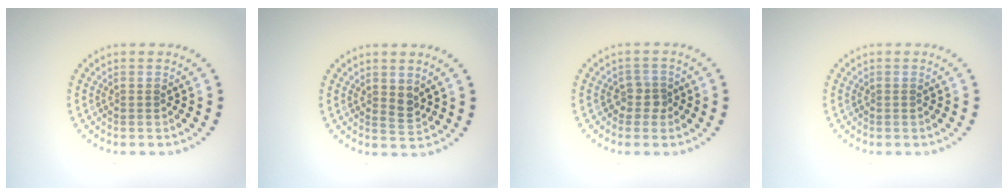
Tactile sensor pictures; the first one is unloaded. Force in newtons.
{"total": 1.3, "press": 1.1, "slide": 0.6}
{"total": 1.6, "press": 1.4, "slide": 0.9}
{"total": 0.0}